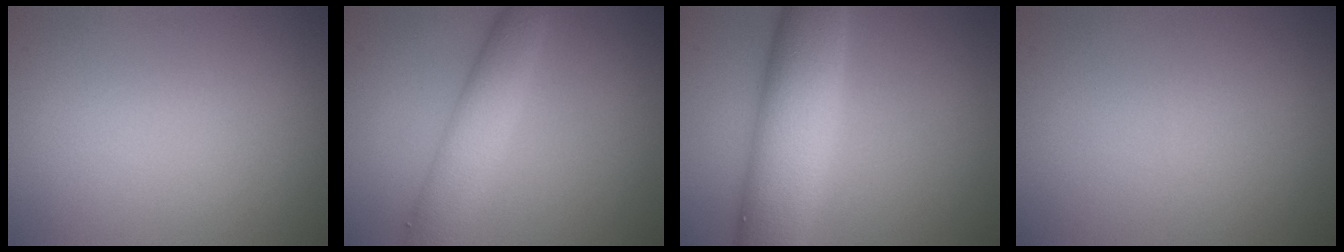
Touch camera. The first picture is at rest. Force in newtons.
{"total": 4.2, "press": 4.2, "slide": 0.1}
{"total": 8.5, "press": 8.5, "slide": 0.3}
{"total": 0.0}